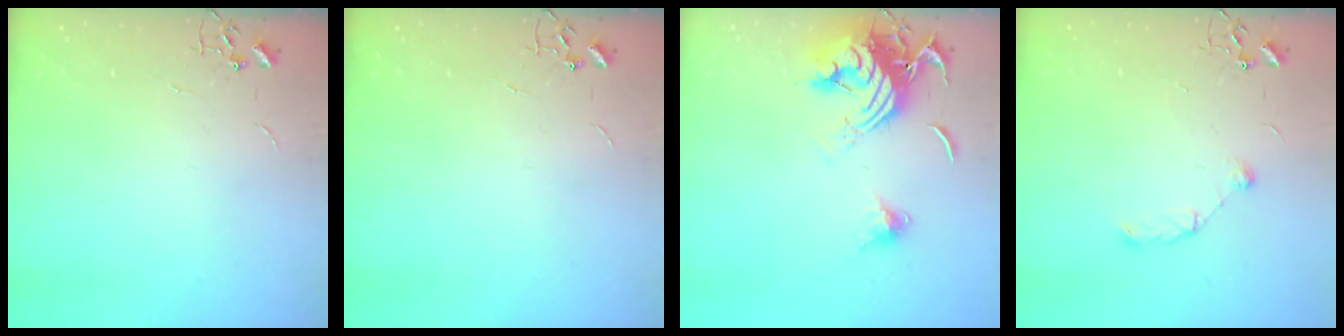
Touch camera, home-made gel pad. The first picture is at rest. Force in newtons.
{"total": 0.0}
{"total": 16.6, "press": 16.5, "slide": 1.6}
{"total": 7.2, "press": 7.1, "slide": 0.7}